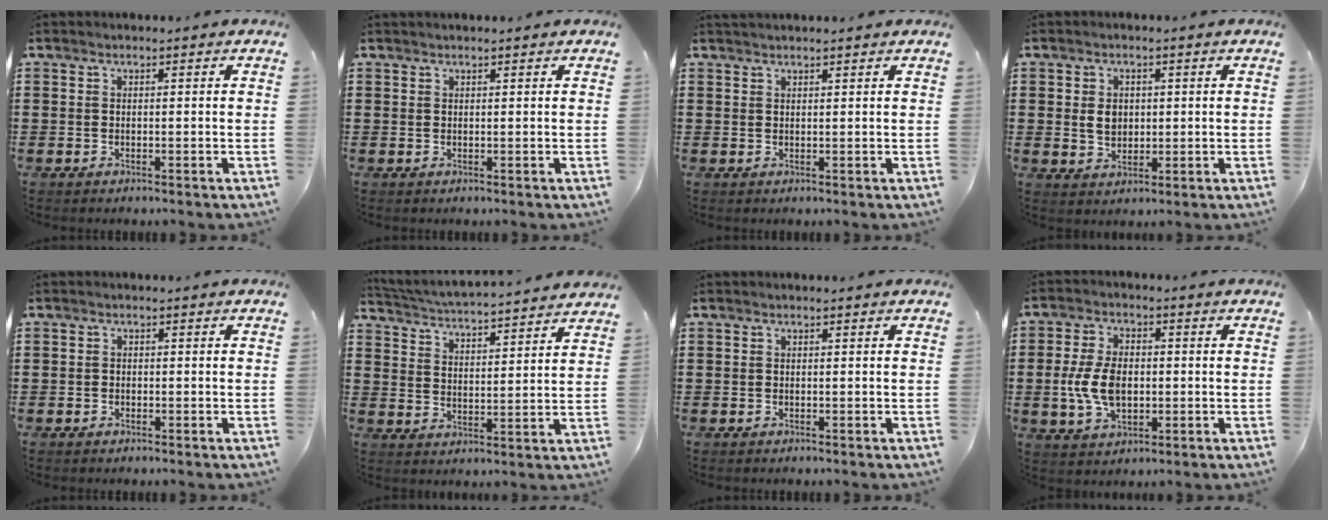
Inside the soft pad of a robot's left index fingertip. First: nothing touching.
{"total": 0.5, "force": [0.4, 0.0, 0.3], "torque": [-0.006, 0.000, 0.009]}
{"total": 0.9, "force": [0.9, 0.0, 0.2], "torque": [-0.006, 0.000, 0.018]}
{"total": 3.4, "force": [0.3, 2.6, 2.1], "torque": [-0.041, 0.006, 0.002]}
{"total": 0.8, "force": [-0.6, 0.6, 0.1], "torque": [-0.004, 0.002, -0.013]}
{"total": 4.1, "force": [4.1, -0.4, 0.6], "torque": [-0.034, -0.035, 0.065]}
{"total": 0.0}
{"total": 7.7, "force": [-0.7, 4.7, 6.1], "torque": [-0.147, 0.002, -0.019]}